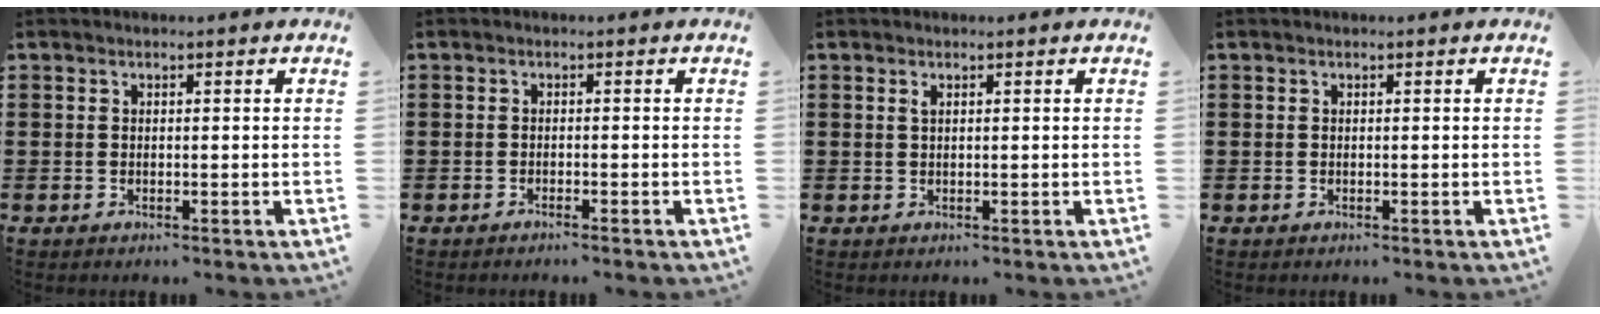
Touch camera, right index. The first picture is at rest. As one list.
[{"total": 0.8, "force": [-0.7, -0.1, 0.2], "torque": [-0.005, -0.001, -0.015]}, {"total": 0.7, "force": [0.3, 0.2, 0.6], "torque": [-0.014, 0.001, 0.006]}, {"total": 0.0}]